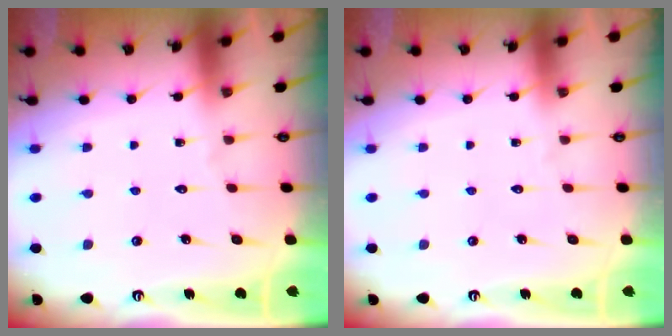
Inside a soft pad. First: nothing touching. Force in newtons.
{"total": 0.0}